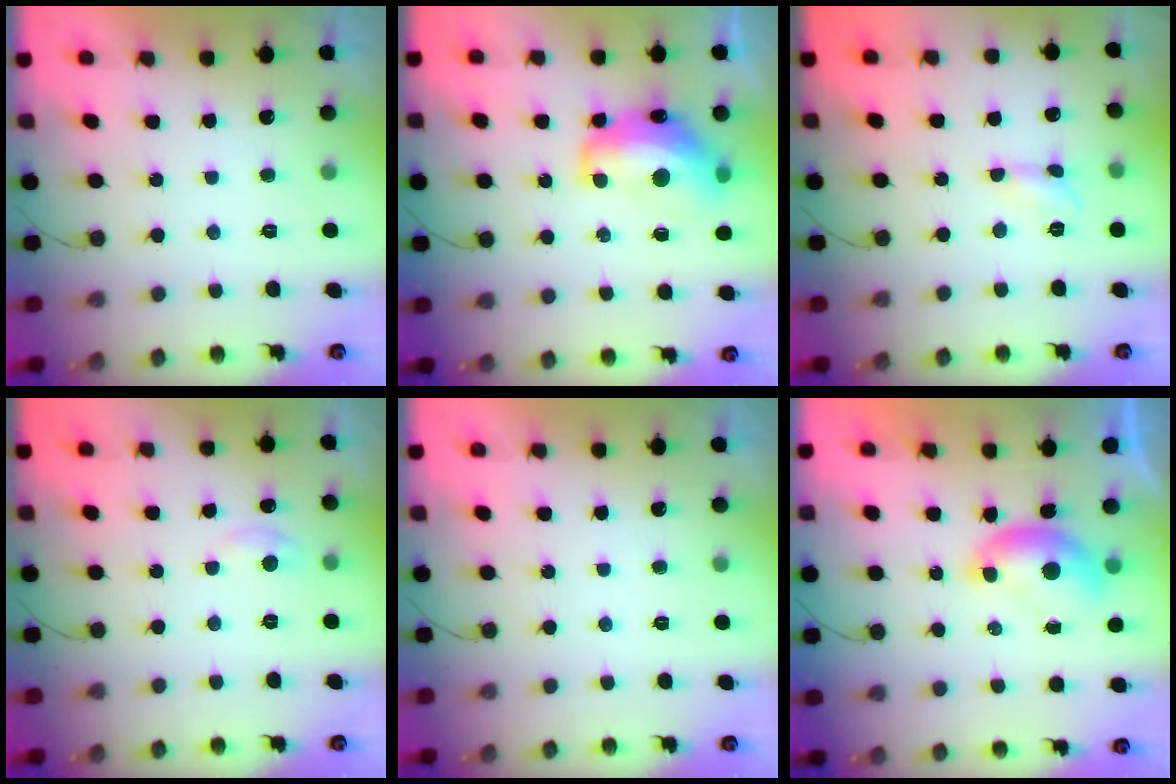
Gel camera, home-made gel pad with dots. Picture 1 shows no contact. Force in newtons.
{"total": 15.0, "press": 14.9, "slide": 1.8}
{"total": 3.2, "press": 3.2, "slide": 0.3}
{"total": 3.4, "press": 3.4, "slide": 0.5}
{"total": 0.0}
{"total": 6.8, "press": 6.8, "slide": 0.7}